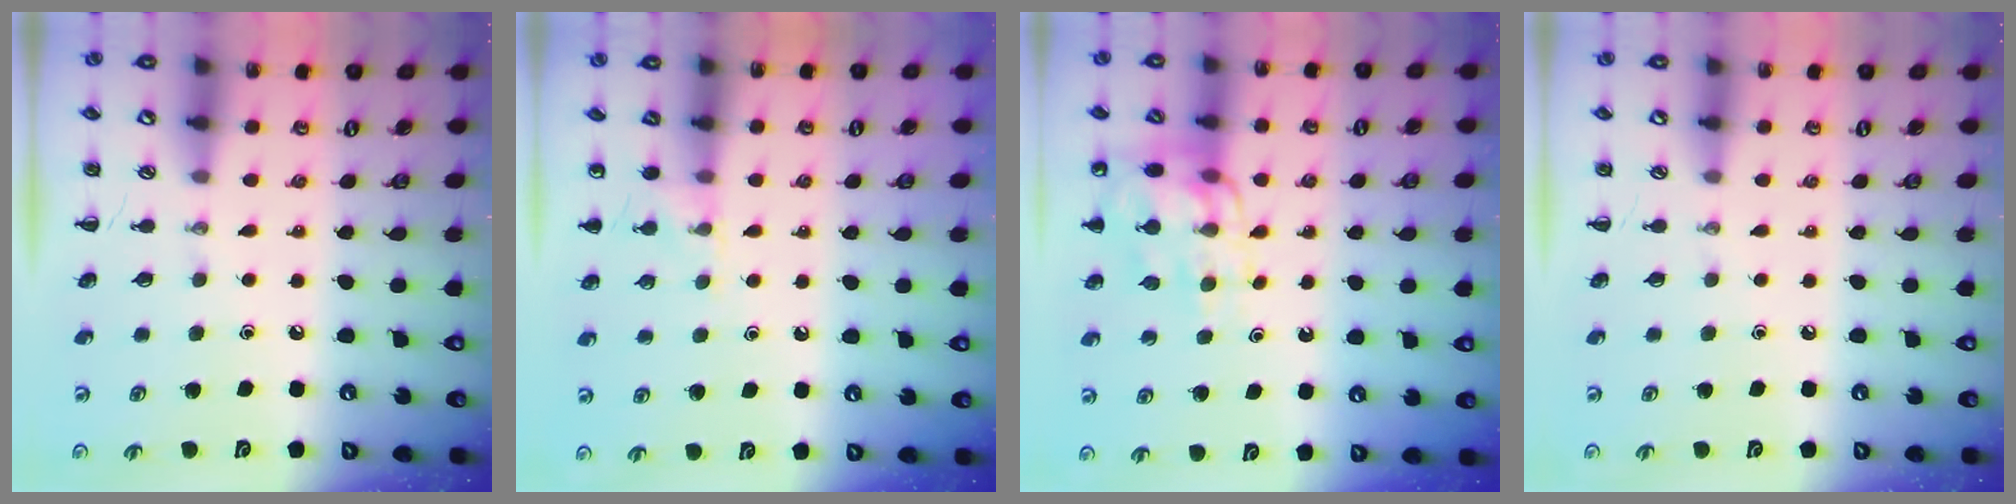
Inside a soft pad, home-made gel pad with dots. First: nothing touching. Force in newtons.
{"total": 6.8, "press": 6.3, "slide": 2.4}
{"total": 12.3, "press": 12.1, "slide": 2.2}
{"total": 0.0}